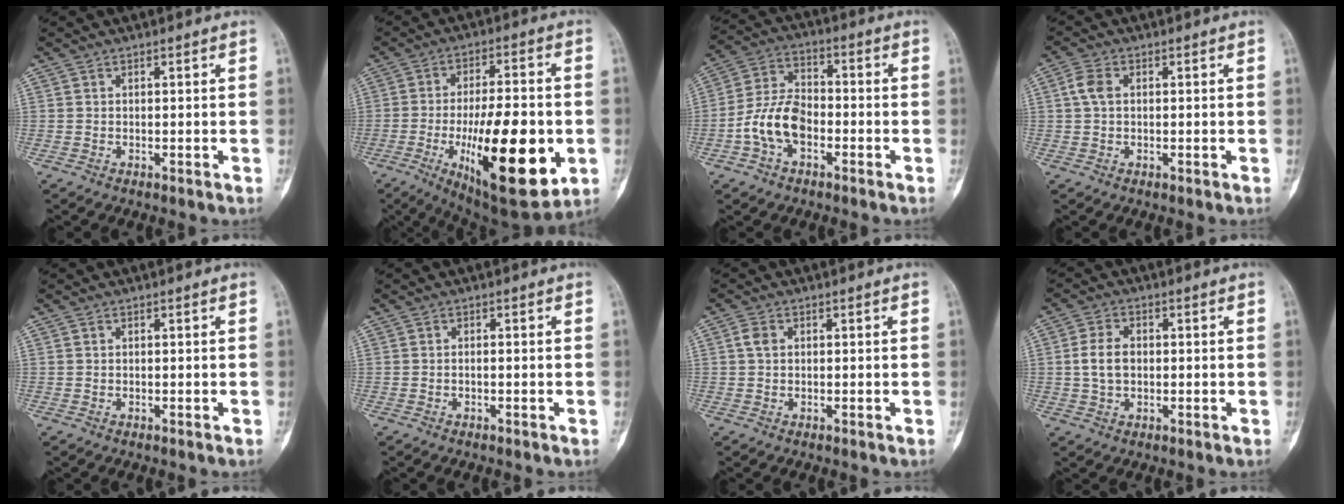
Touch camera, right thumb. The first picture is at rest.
{"total": 23.8, "force": [-5.8, 8.5, 21.5], "torque": [-0.326, -0.005, -0.071]}
{"total": 10.2, "force": [-3.3, 6.3, 7.3], "torque": [-0.137, 0.035, -0.069]}
{"total": 3.3, "force": [0.5, 2.1, 2.5], "torque": [-0.055, 0.009, 0.007]}
{"total": 0.0}
{"total": 0.6, "force": [-0.2, 0.2, 0.5], "torque": [-0.013, 0.003, -0.003]}
{"total": 2.0, "force": [0.3, 1.4, 1.3], "torque": [-0.022, 0.004, 0.004]}
{"total": 5.3, "force": [0.1, 3.6, 4.0], "torque": [-0.075, 0.008, -0.001]}